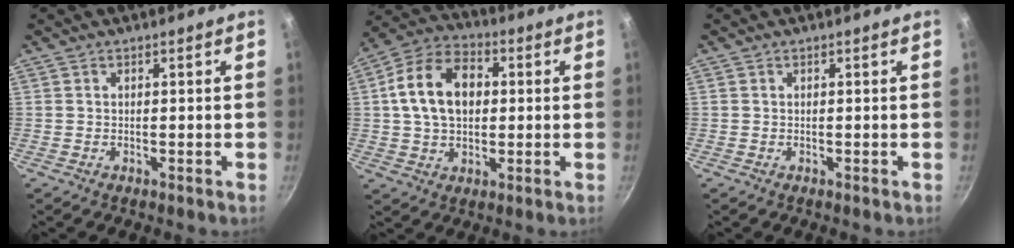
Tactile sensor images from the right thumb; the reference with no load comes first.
{"total": 14.1, "force": [1.9, 9.8, 10.0], "torque": [-0.151, 0.020, 0.020]}
{"total": 0.0}